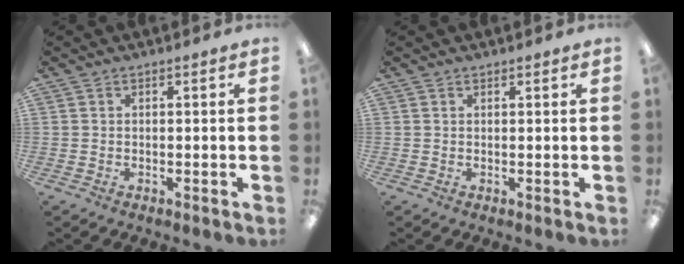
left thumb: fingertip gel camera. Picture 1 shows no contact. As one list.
[{"total": 0.6, "force": [0.5, 0.3, 0.0], "torque": [0.009, -0.002, 0.007]}]